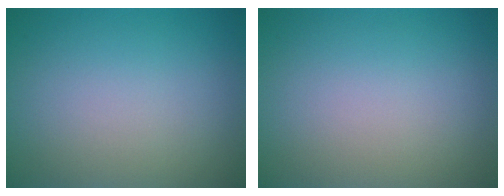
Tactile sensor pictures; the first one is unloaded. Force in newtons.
{"total": 0.0}